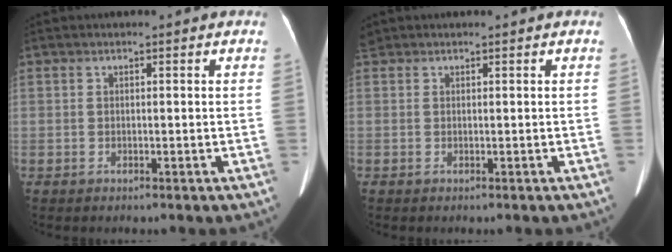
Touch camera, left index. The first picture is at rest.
{"total": 1.0, "force": [0.3, 1.0, 0.0], "torque": [0.003, 0.019, 0.007]}